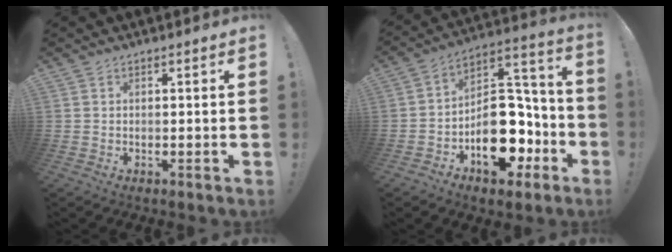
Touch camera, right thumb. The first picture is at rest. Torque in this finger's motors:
{"motor_torque": [3.35, 1.66, 0.57, -0.57, 0.15]}